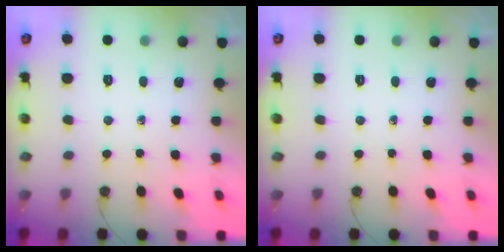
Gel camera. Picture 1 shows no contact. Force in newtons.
{"total": 0.0}